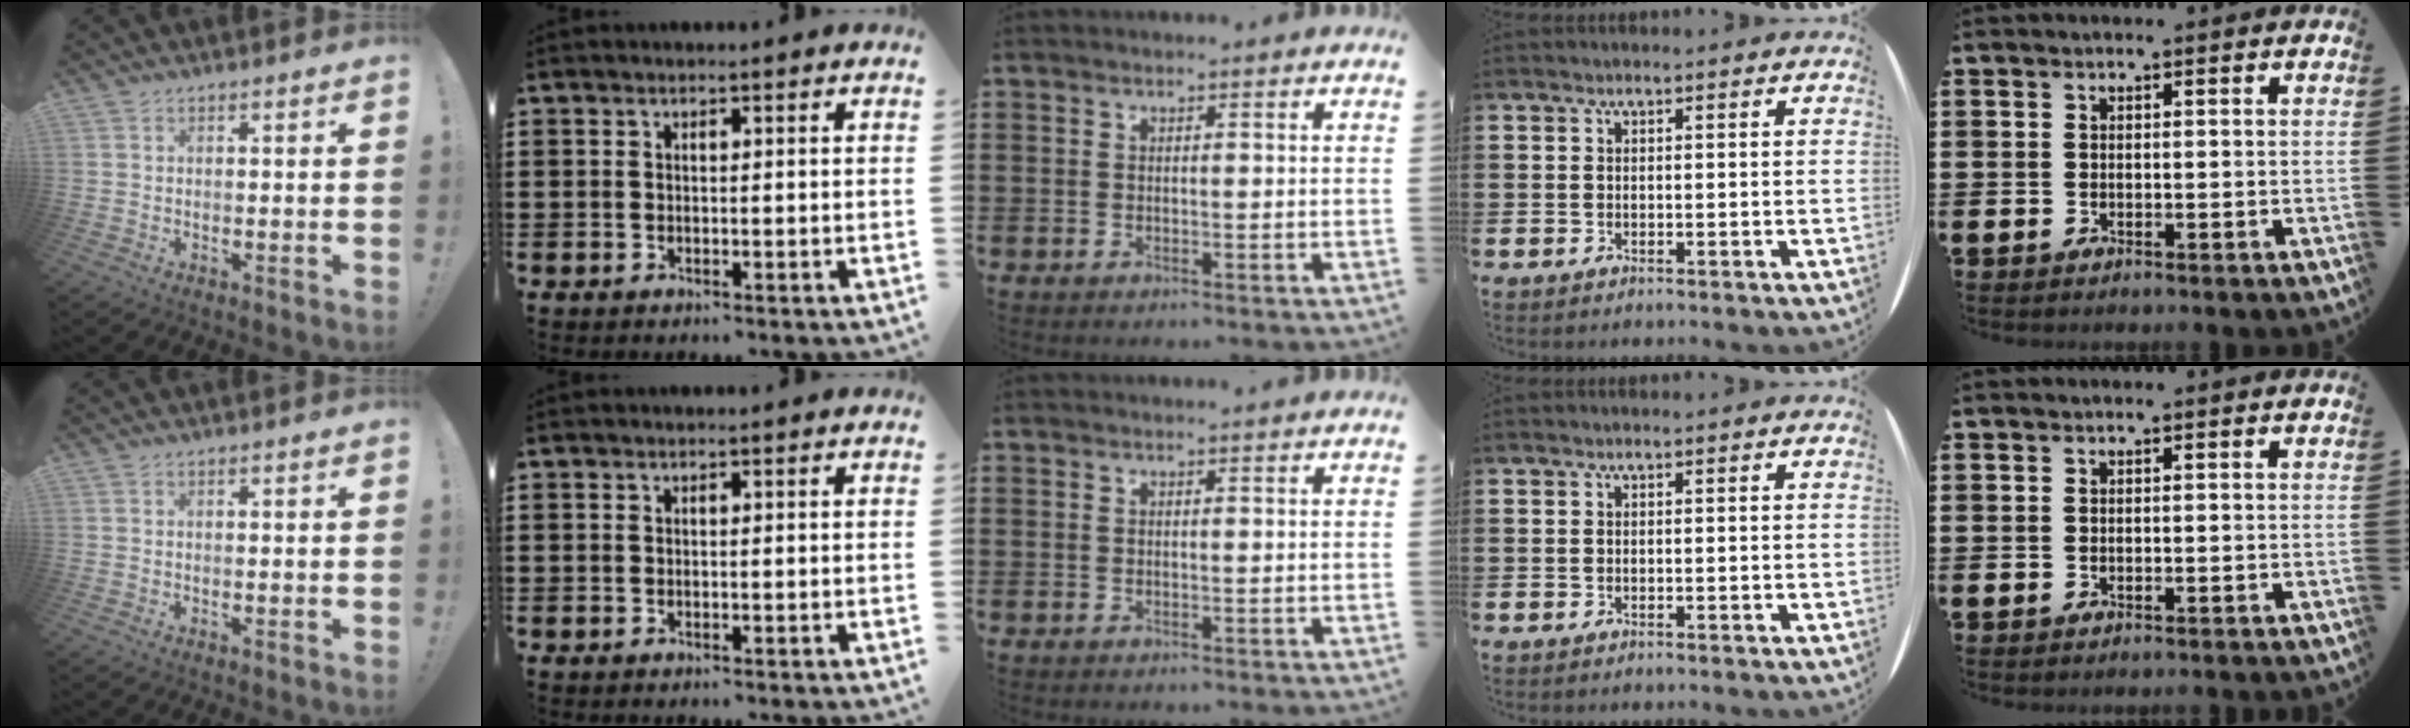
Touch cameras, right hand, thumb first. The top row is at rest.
{}